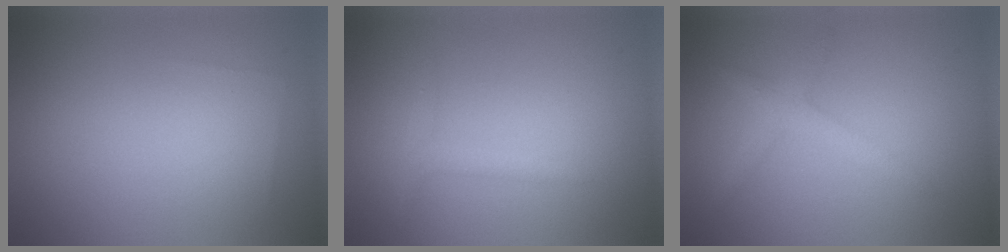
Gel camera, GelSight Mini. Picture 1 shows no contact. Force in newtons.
{"total": 1.4, "press": 1.4, "slide": 0.1}
{"total": 2.3, "press": 2.3, "slide": 0.1}